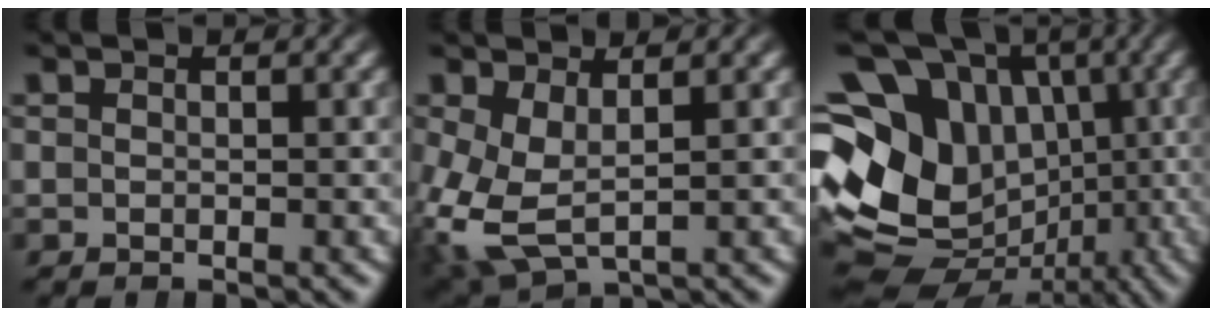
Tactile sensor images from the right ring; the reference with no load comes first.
{"total": 5.5, "force": [-1.1, 4.0, 3.6], "torque": [-0.114, -0.045, 0.006]}
{"total": 17.1, "force": [-0.1, 14.1, 9.7], "torque": [-0.206, -0.054, 0.002]}